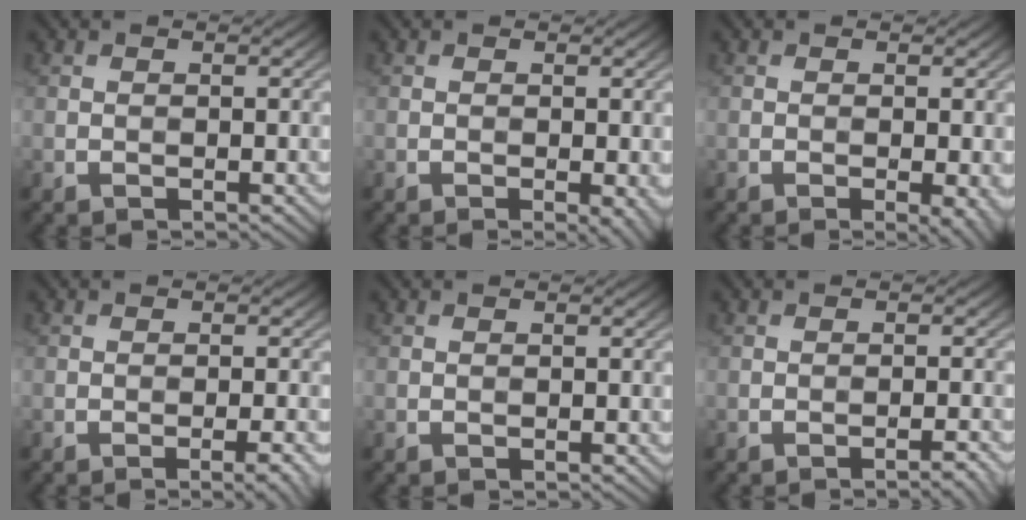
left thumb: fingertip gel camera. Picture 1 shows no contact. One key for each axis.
{"total": 1.7, "fx": -0.5, "fy": 0.4, "fz": 1.6, "tx": -0.022, "ty": -0.006, "tz": -0.007}
{"total": 2.1, "fx": -0.6, "fy": 0.4, "fz": 2.0, "tx": -0.029, "ty": -0.005, "tz": -0.008}
{"total": 3.0, "fx": -1.5, "fy": 0.6, "fz": 2.5, "tx": -0.030, "ty": 0.008, "tz": -0.023}
{"total": 0.0}
{"total": 1.8, "fx": -1.3, "fy": 0.2, "fz": 1.3, "tx": -0.013, "ty": 0.007, "tz": -0.022}